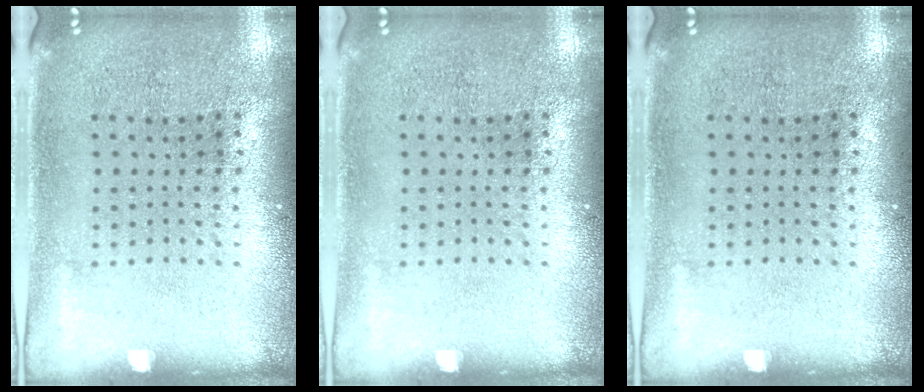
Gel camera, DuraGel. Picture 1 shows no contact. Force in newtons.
{"total": 0.0}
{"total": 0.0}